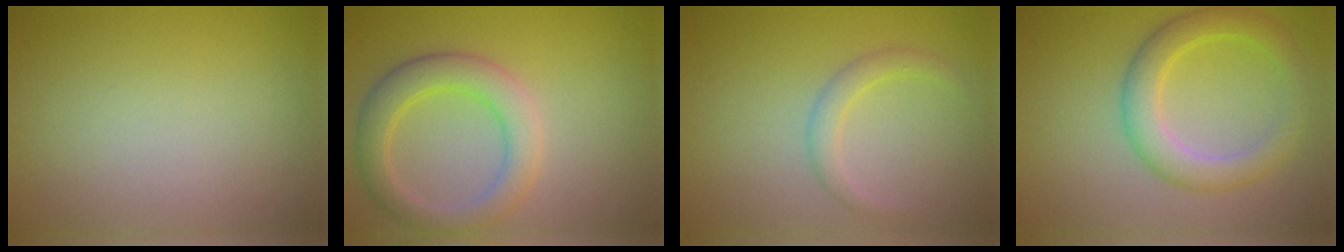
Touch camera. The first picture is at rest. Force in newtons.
{"total": 4.4, "press": 4.4, "slide": 0.3}
{"total": 1.7, "press": 1.7, "slide": 0.1}
{"total": 4.2, "press": 4.2, "slide": 0.2}